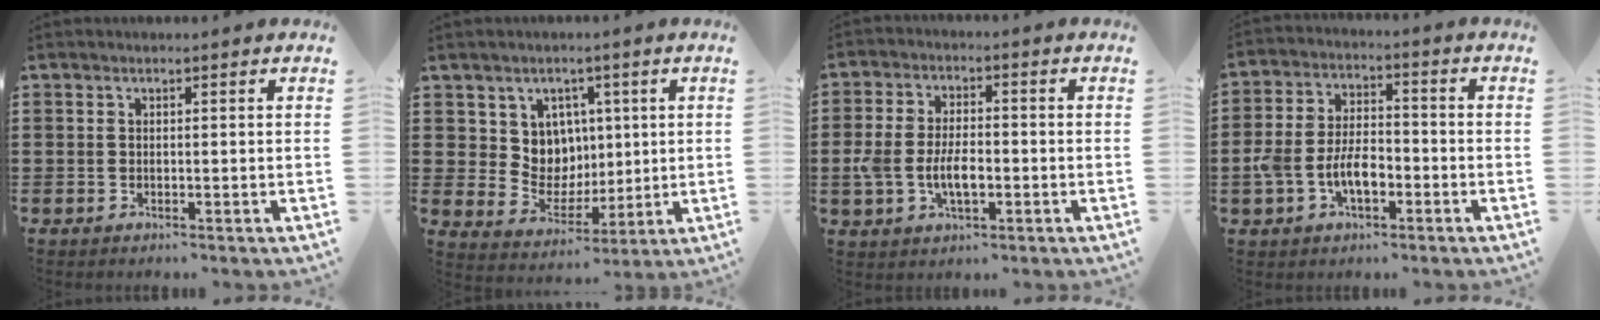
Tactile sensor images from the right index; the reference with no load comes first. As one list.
[{"total": 7.6, "force": [2.7, 6.8, 1.8], "torque": [-0.057, -0.007, 0.053]}, {"total": 6.2, "force": [-1.5, 3.4, 5.0], "torque": [-0.116, 0.003, -0.032]}, {"total": 7.1, "force": [-2.6, 3.9, 5.3], "torque": [-0.124, 0.004, -0.054]}]